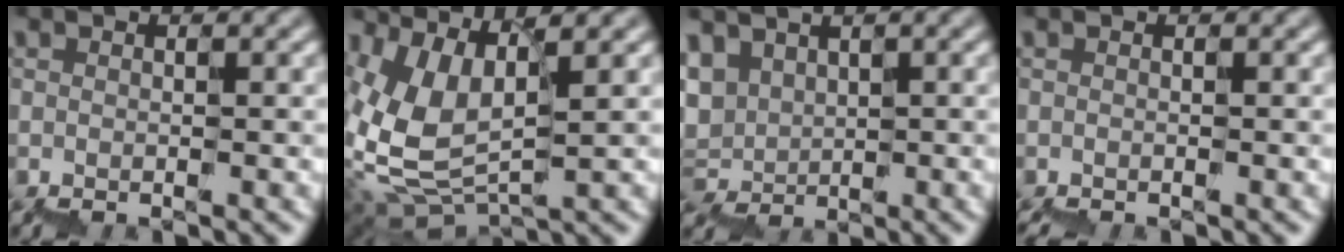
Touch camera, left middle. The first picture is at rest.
{"total": 6.7, "force": [2.9, 3.4, 4.9], "torque": [-0.140, 0.006, 0.066]}
{"total": 3.2, "force": [2.9, 1.1, -0.5], "torque": [-0.008, 0.013, 0.061]}
{"total": 1.3, "force": [-1.2, 0.2, 0.3], "torque": [-0.003, 0.006, -0.009]}